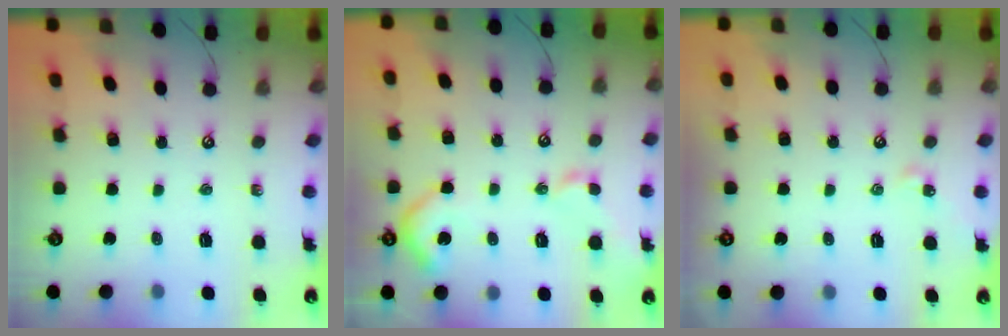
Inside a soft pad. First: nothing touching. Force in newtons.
{"total": 7.3, "press": 7.3, "slide": 1.0}
{"total": 3.6, "press": 3.6, "slide": 0.6}